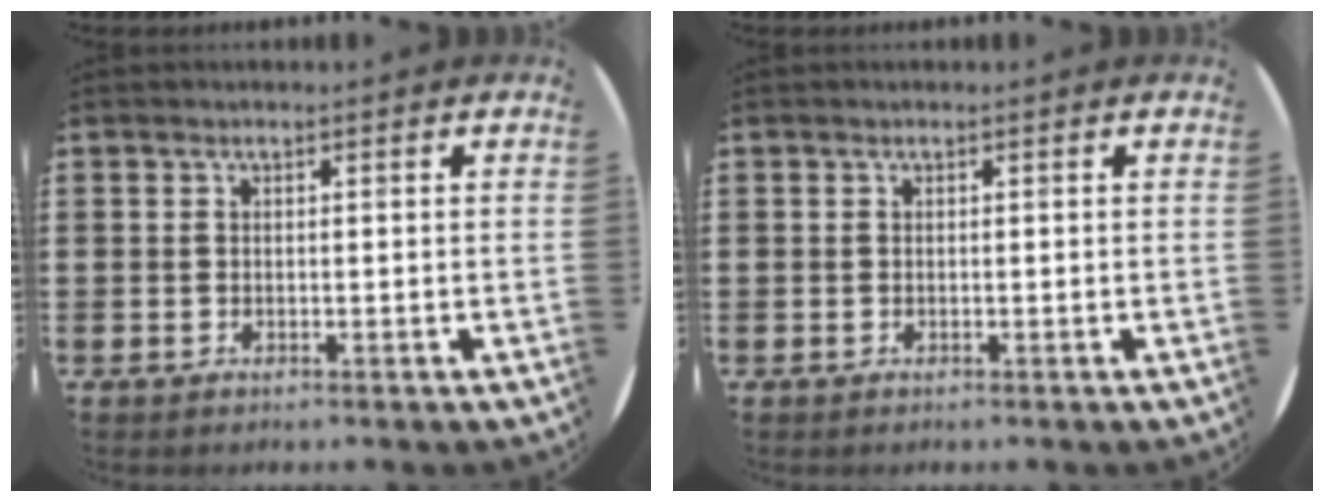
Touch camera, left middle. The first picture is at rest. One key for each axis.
{"total": 0.0}